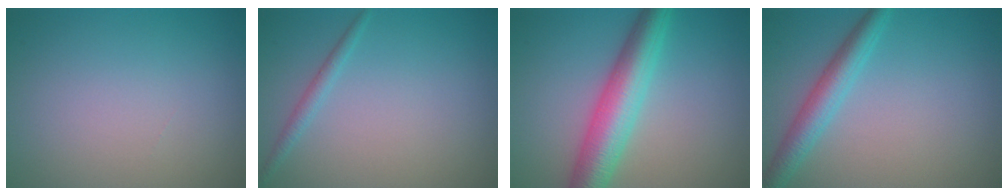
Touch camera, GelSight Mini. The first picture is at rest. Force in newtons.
{"total": 1.1, "press": 1.1, "slide": 0.1}
{"total": 6.5, "press": 6.5, "slide": 0.0}
{"total": 3.4, "press": 3.4, "slide": 0.1}